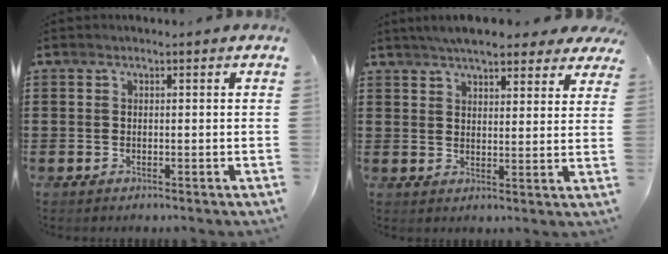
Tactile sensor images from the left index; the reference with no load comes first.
{"total": 6.0, "force": [5.4, 1.1, 2.5], "torque": [-0.056, -0.007, 0.098]}